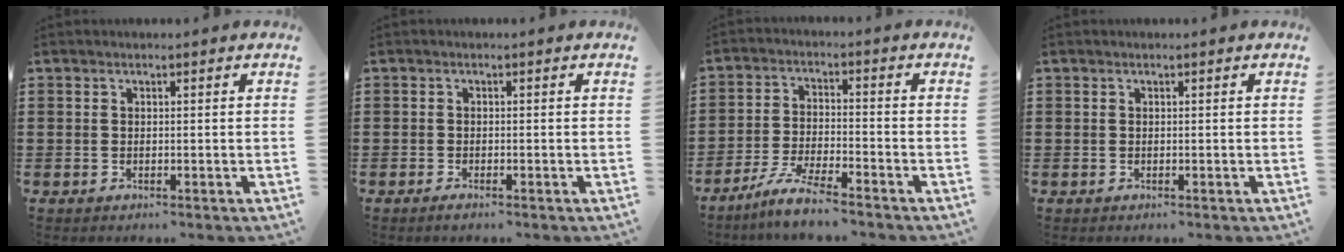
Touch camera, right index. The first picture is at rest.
{"total": 0.7, "force": [-0.6, 0.1, 0.4], "torque": [-0.010, -0.004, -0.011]}
{"total": 5.7, "force": [-5.1, -0.1, 2.5], "torque": [-0.062, -0.009, -0.101]}
{"total": 0.0}